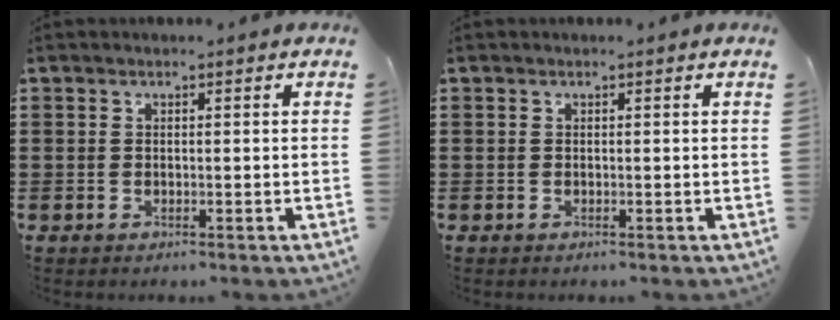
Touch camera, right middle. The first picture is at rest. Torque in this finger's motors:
{"motor_torque": [0.91, -0.85, 0.00, -0.01]}